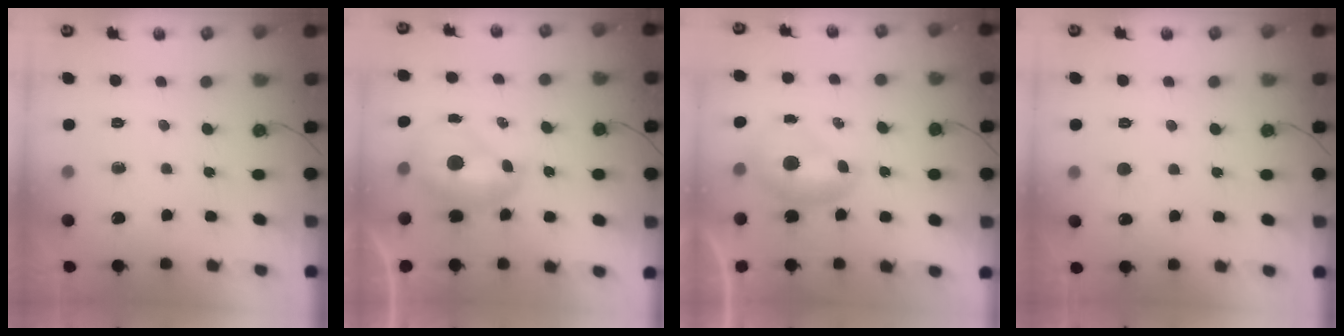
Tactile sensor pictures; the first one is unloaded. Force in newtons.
{"total": 2.1, "press": 2.0, "slide": 0.3}
{"total": 0.0}
{"total": 2.4, "press": 2.4, "slide": 0.4}